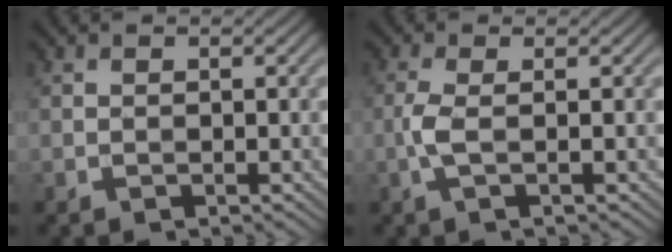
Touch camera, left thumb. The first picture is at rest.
{"total": 2.5, "force": [-0.3, 0.5, 2.5], "torque": [-0.061, 0.003, -0.012]}